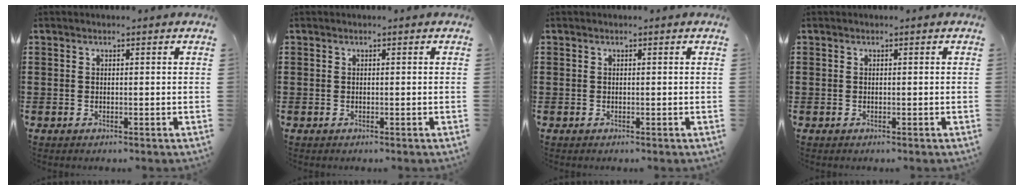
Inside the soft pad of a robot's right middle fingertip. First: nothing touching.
{"total": 0.0}
{"total": 0.0}
{"total": 0.0}